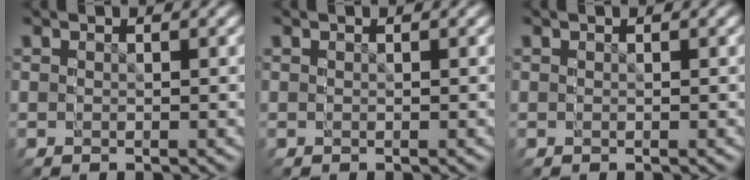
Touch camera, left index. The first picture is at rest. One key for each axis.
{"total": 0.0}
{"total": 0.0}